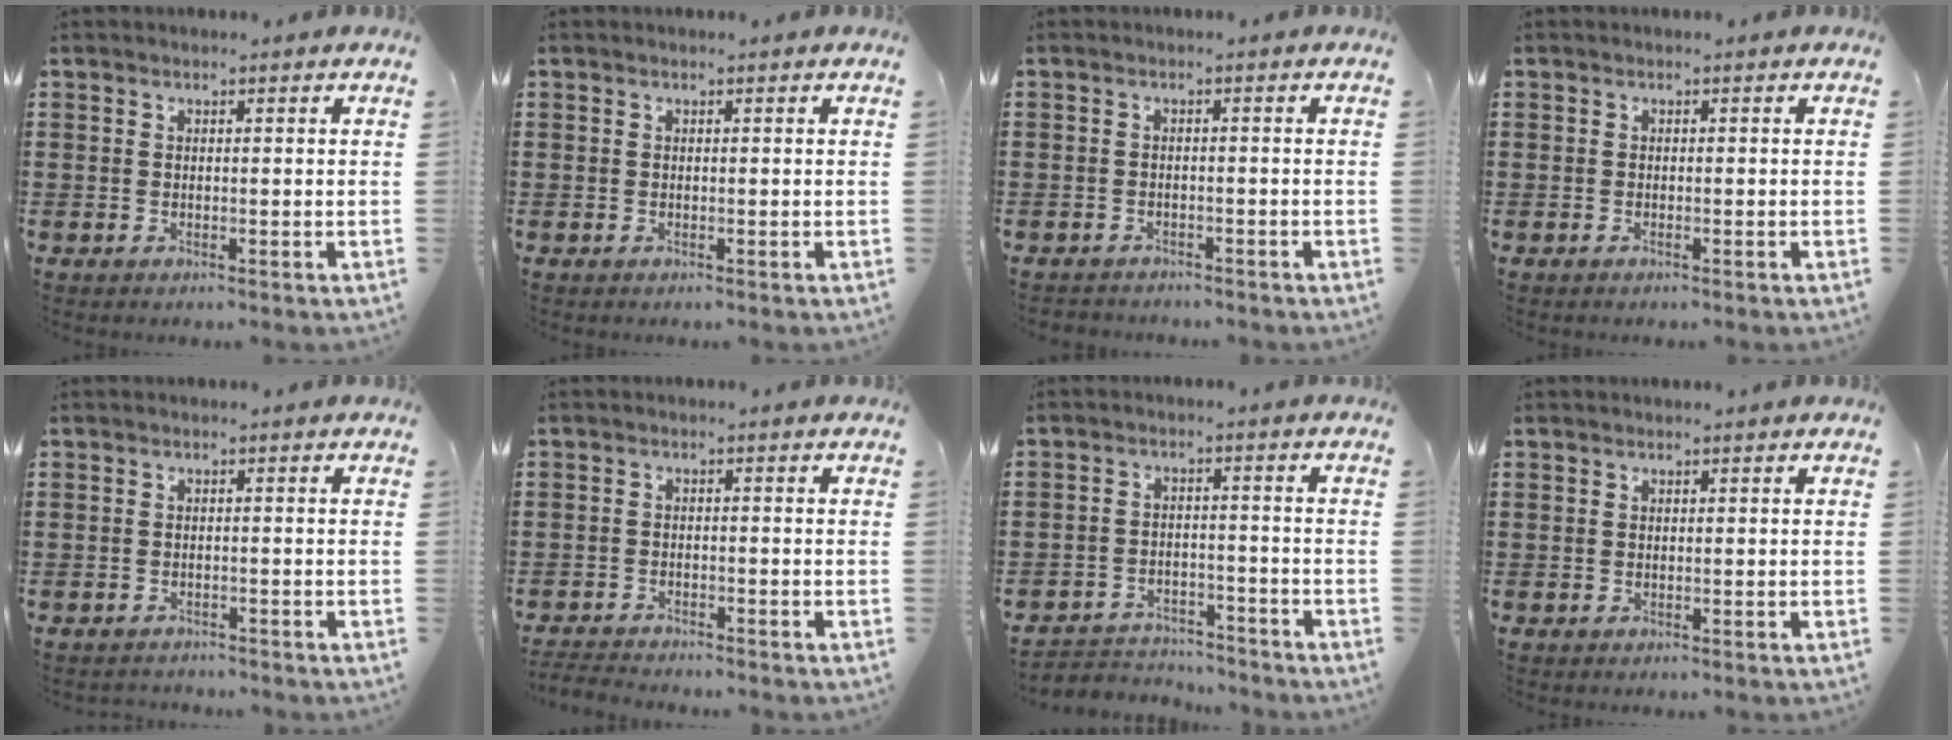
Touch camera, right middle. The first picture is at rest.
{"total": 0.0}
{"total": 1.4, "force": [-1.4, 0.1, -0.1], "torque": [-0.004, -0.001, -0.030]}
{"total": 0.5, "force": [-0.3, -0.1, 0.4], "torque": [-0.009, -0.006, -0.004]}
{"total": 1.1, "force": [-1.1, 0.1, -0.1], "torque": [-0.003, 0.001, -0.023]}
{"total": 2.5, "force": [-2.5, 0.1, 0.1], "torque": [-0.008, -0.005, -0.053]}
{"total": 3.6, "force": [-3.5, 0.9, -0.1], "torque": [-0.007, 0.002, -0.074]}
{"total": 0.0}